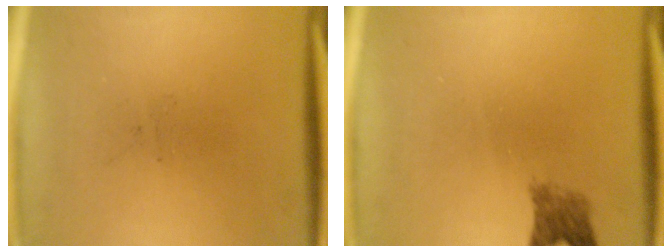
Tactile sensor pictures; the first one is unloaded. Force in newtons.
{"total": 2.7}